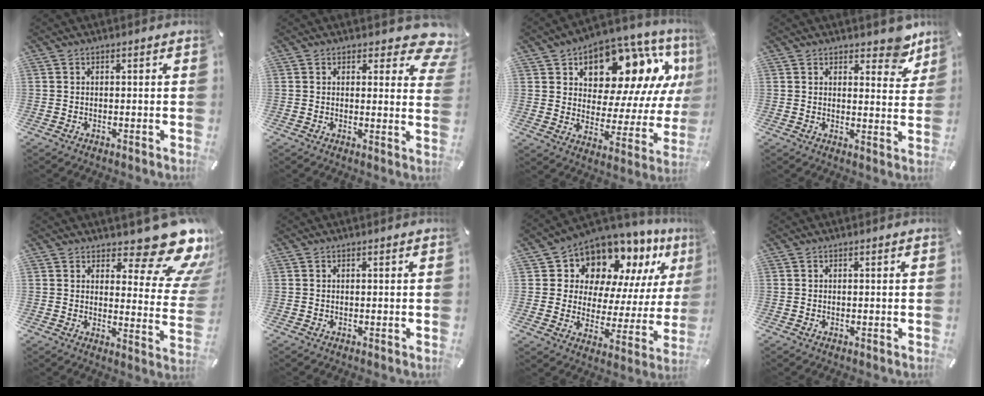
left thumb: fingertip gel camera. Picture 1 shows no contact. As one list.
[{"total": 6.8, "force": [4.4, 3.3, 4.0], "torque": [-0.040, -0.030, 0.073]}, {"total": 15.2, "force": [9.1, 9.1, 8.1], "torque": [-0.116, -0.069, 0.154]}, {"total": 7.5, "force": [5.7, 3.9, 2.9], "torque": [-0.011, -0.040, 0.097]}, {"total": 15.7, "force": [10.7, 6.1, 9.7], "torque": [-0.117, -0.088, 0.178]}, {"total": 0.0}, {"total": 11.0, "force": [9.3, 5.8, 1.0], "torque": [-0.029, -0.102, 0.167]}, {"total": 0.0}]